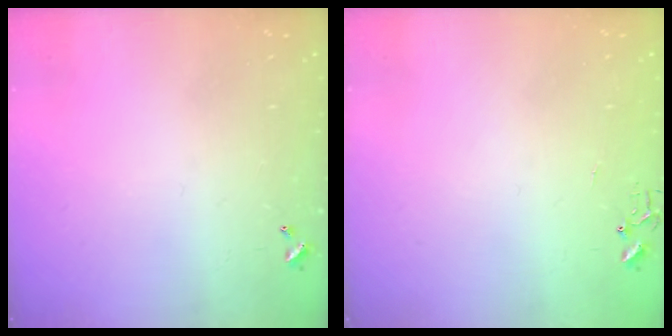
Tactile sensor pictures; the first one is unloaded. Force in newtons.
{"total": 4.9, "press": 4.8, "slide": 0.6}